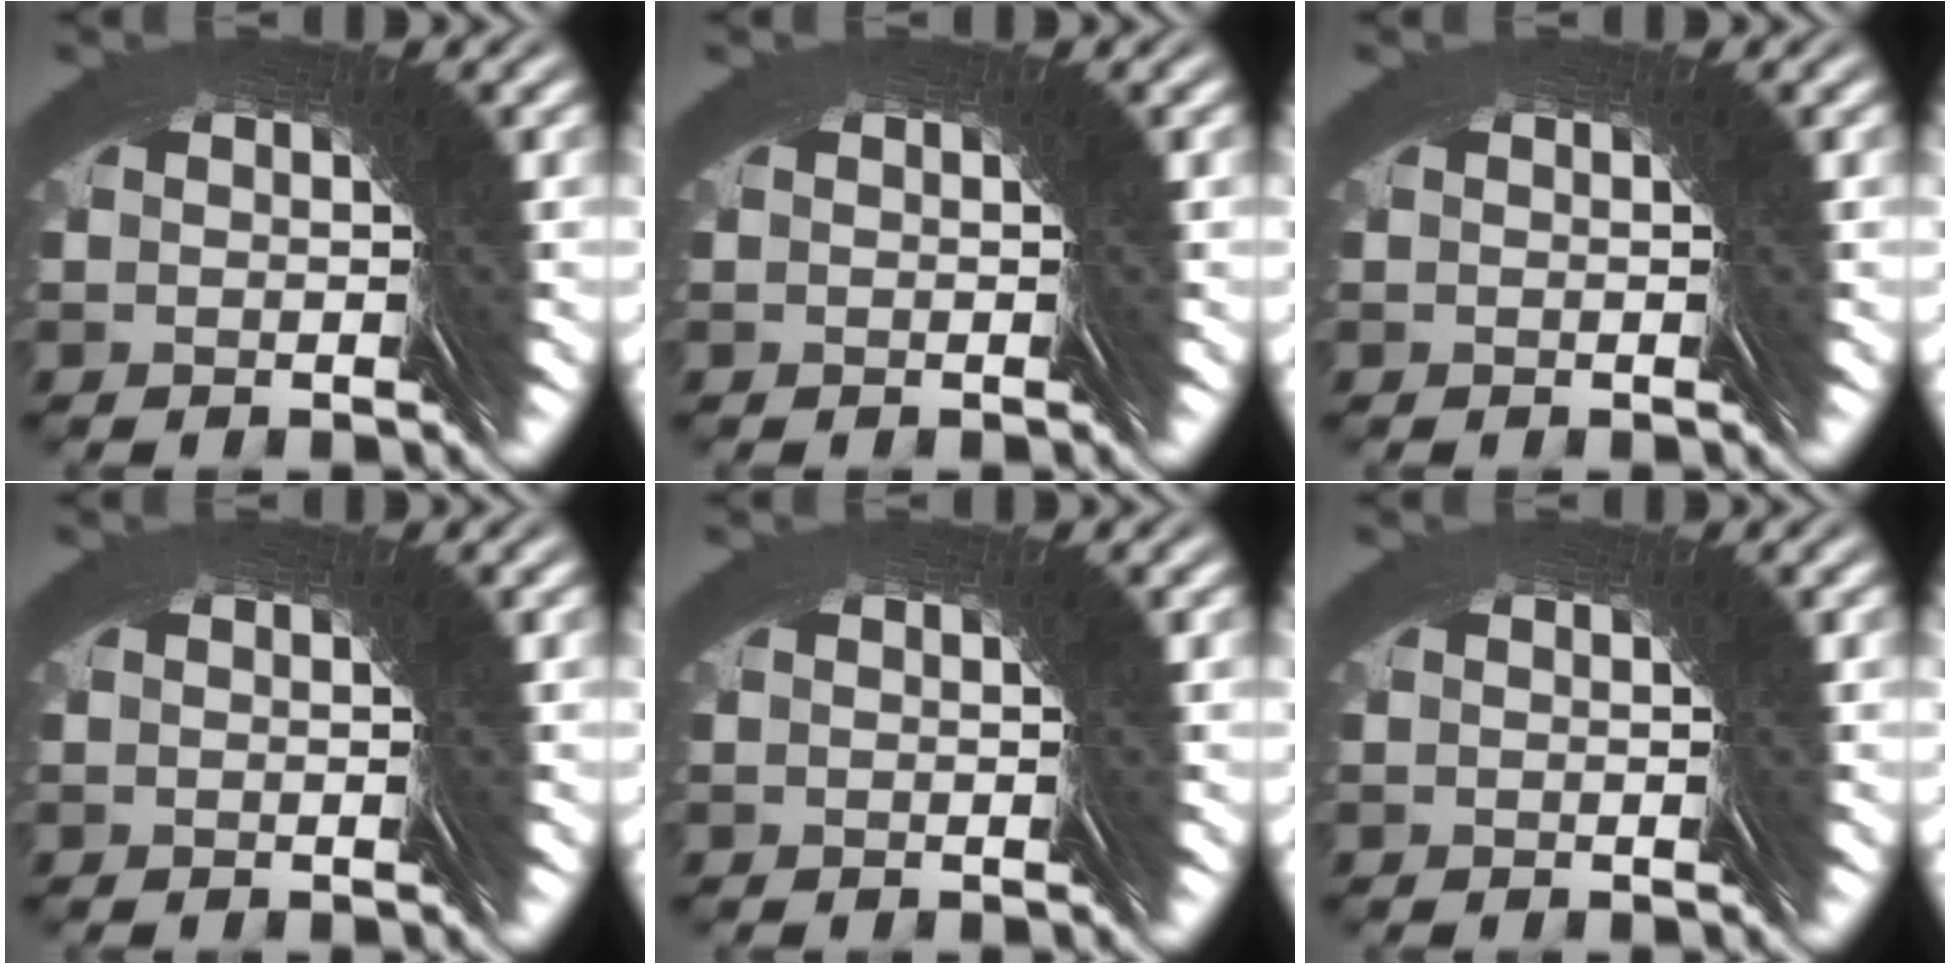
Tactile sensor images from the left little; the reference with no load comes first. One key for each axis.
{"total": 0.0}
{"total": 0.0}
{"total": 0.0}
{"total": 0.0}
{"total": 0.0}